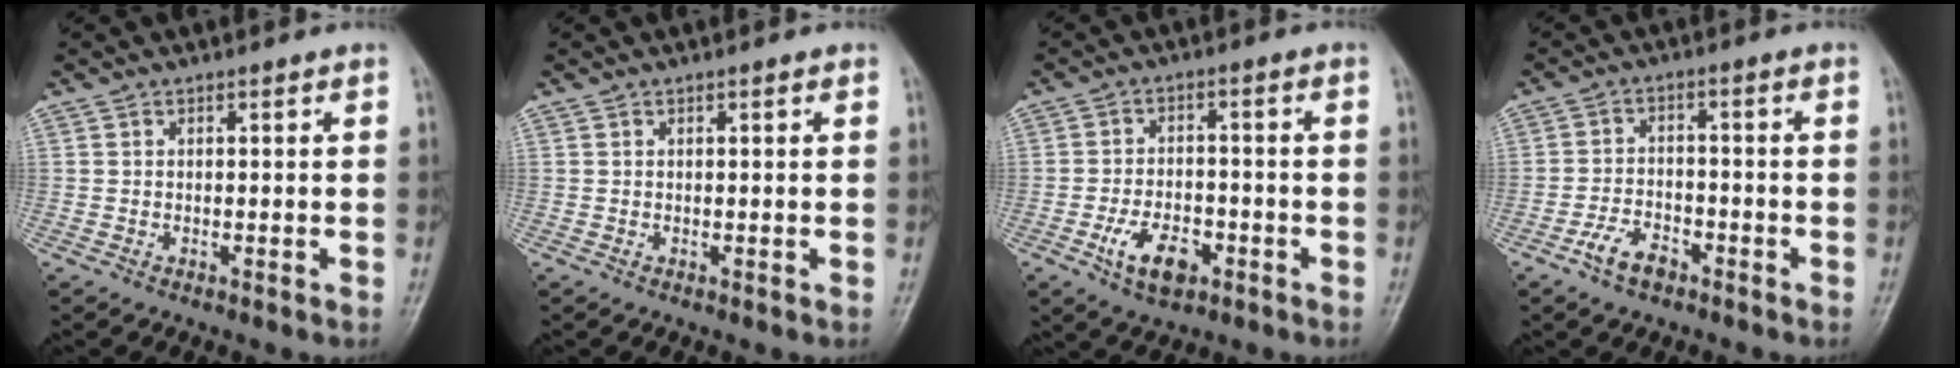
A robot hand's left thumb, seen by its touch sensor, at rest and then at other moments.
{"total": 0.5, "force": [0.2, 0.1, 0.4], "torque": [-0.007, 0.000, 0.002]}
{"total": 7.7, "force": [-3.5, 4.3, 5.3], "torque": [-0.083, 0.017, -0.058]}
{"total": 5.3, "force": [-3.4, 2.8, 2.9], "torque": [-0.051, 0.023, -0.062]}